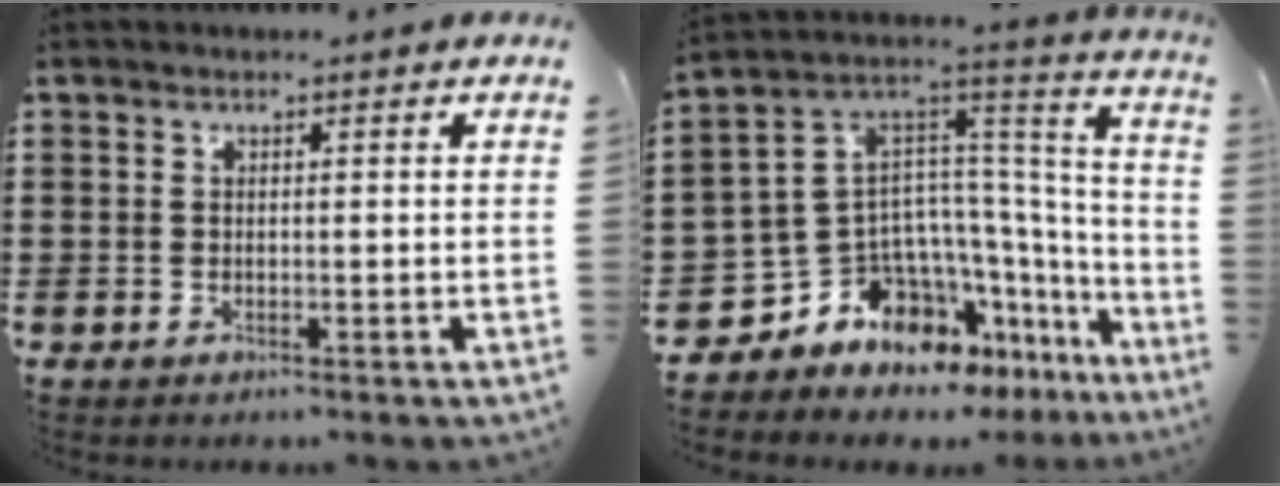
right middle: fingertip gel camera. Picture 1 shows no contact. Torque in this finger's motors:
{"motor_torque": [2.14, 0.00, 0.47, 0.14]}